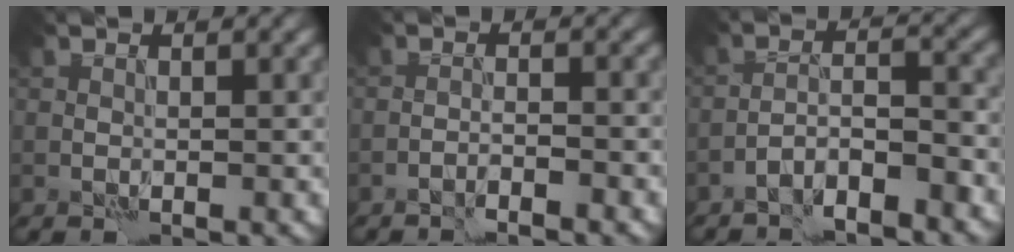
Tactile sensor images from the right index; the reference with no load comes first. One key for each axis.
{"total": 1.8, "fx": -1.6, "fy": -0.3, "fz": 0.7, "tx": -0.011, "ty": 0.005, "tz": -0.031}
{"total": 4.7, "fx": -3.9, "fy": 0.7, "fz": 2.6, "tx": -0.039, "ty": 0.008, "tz": -0.070}